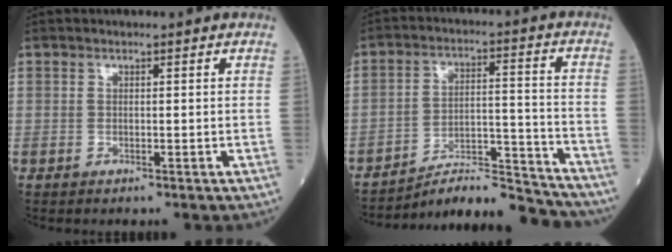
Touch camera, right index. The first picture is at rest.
{"total": 13.4, "force": [-13.2, 0.7, 1.8], "torque": [-0.015, 0.033, -0.209]}